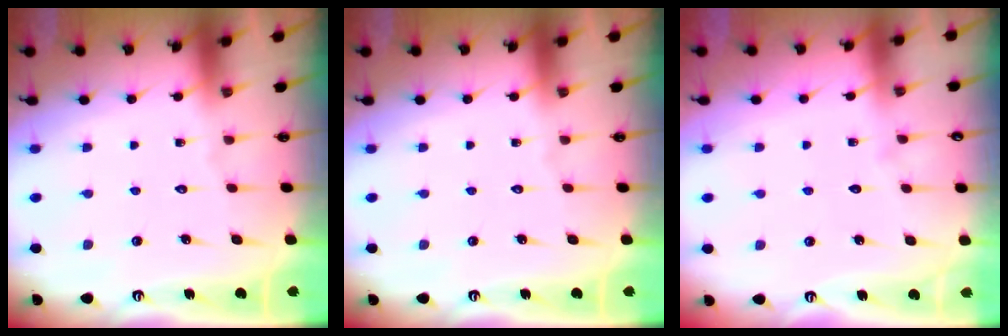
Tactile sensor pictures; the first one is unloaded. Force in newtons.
{"total": 0.0}
{"total": 2.6, "press": 2.6, "slide": 0.3}